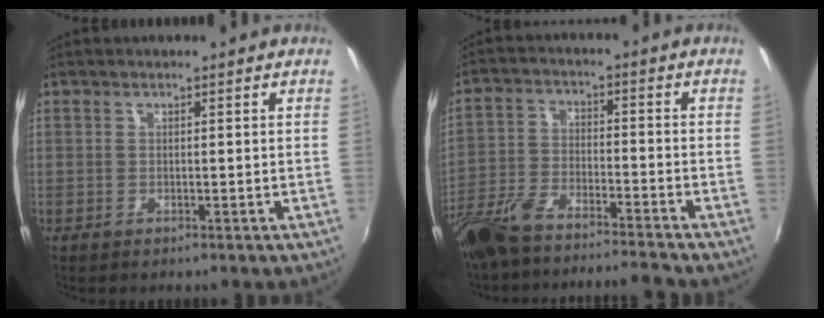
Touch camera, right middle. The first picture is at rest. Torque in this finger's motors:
{"motor_torque": [1.04, -1.09, 0.25, 0.21]}